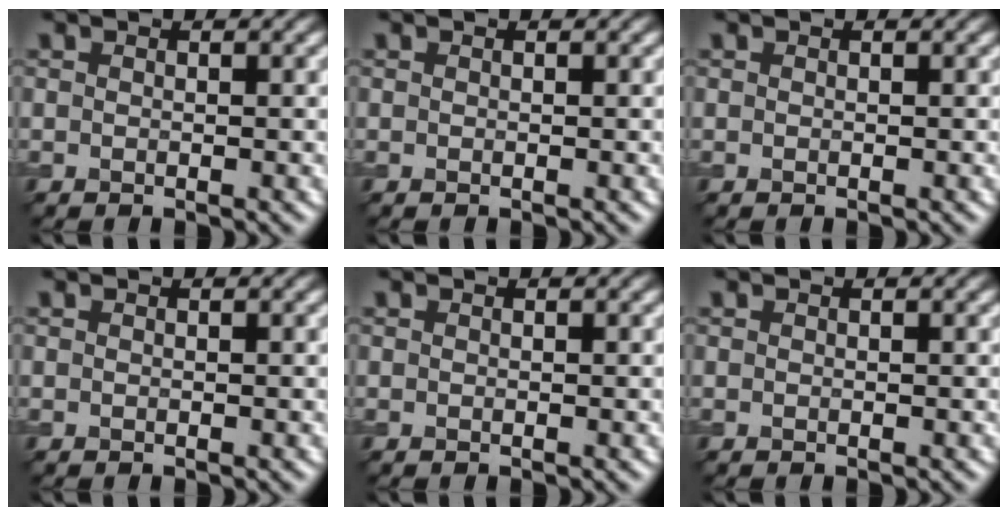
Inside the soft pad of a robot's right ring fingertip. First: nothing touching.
{"total": 0.0}
{"total": 0.0}
{"total": 0.0}
{"total": 0.0}
{"total": 0.0}